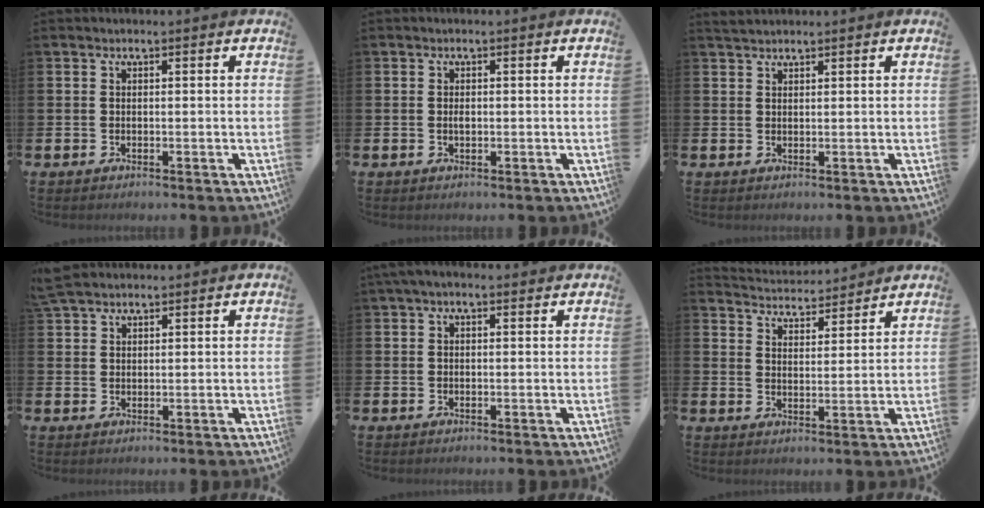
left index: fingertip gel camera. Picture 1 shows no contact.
{"total": 0.8, "force": [0.0, 0.4, 0.7], "torque": [-0.012, 0.000, -0.001]}
{"total": 1.8, "force": [1.7, 0.4, 0.4], "torque": [-0.008, 0.001, 0.031]}
{"total": 3.5, "force": [3.0, 1.4, 1.1], "torque": [-0.016, -0.005, 0.055]}
{"total": 1.5, "force": [0.8, 0.7, 1.1], "torque": [-0.017, 0.006, 0.012]}
{"total": 4.2, "force": [4.2, 0.6, -0.3], "torque": [-0.015, -0.029, 0.074]}